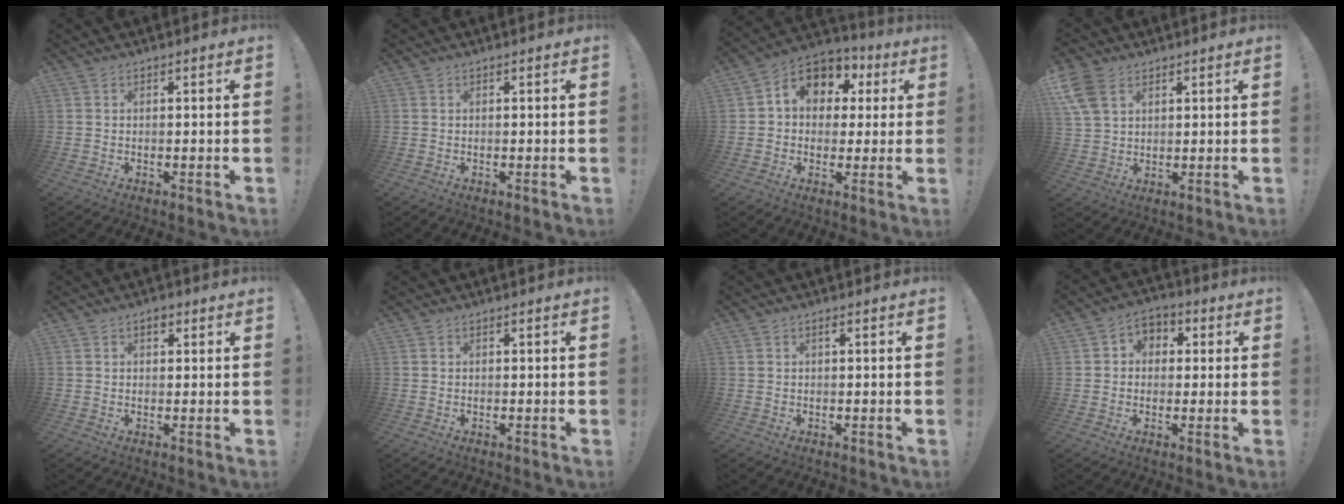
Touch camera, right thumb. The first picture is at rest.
{"total": 0.0}
{"total": 10.3, "force": [2.7, 8.5, 5.2], "torque": [-0.075, -0.004, 0.056]}
{"total": 9.7, "force": [4.4, 6.6, 5.5], "torque": [-0.116, -0.011, 0.088]}
{"total": 2.2, "force": [1.1, 1.4, 1.2], "torque": [-0.013, -0.002, 0.018]}
{"total": 0.0}
{"total": 0.5, "force": [0.2, -0.2, 0.5], "torque": [-0.010, 0.000, 0.004]}
{"total": 5.5, "force": [-0.6, 4.9, 2.2], "torque": [-0.027, 0.016, -0.008]}